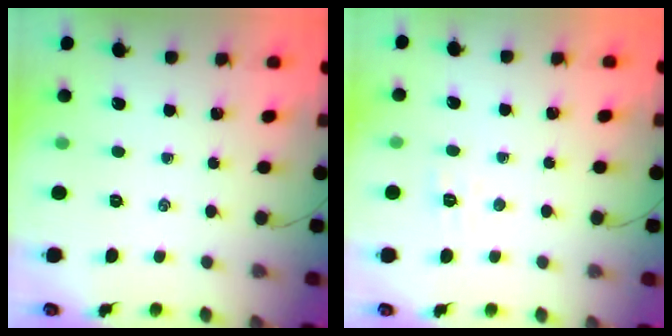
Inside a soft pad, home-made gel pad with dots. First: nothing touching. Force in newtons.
{"total": 4.7, "press": 4.5, "slide": 1.1}